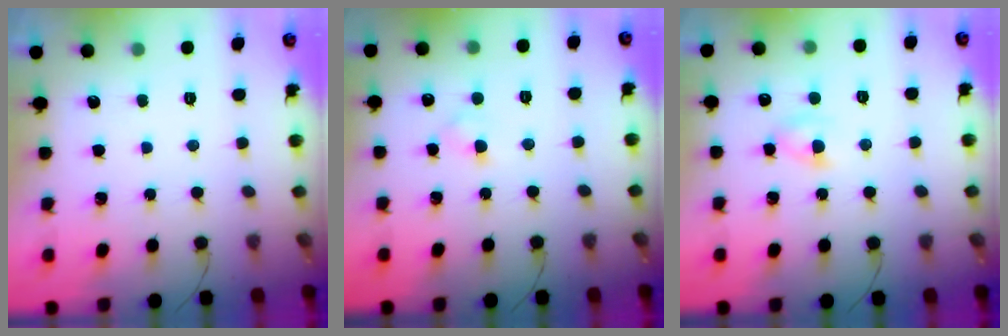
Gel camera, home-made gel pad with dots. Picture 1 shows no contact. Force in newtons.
{"total": 2.4, "press": 2.1, "slide": 1.2}
{"total": 2.7, "press": 2.4, "slide": 1.2}